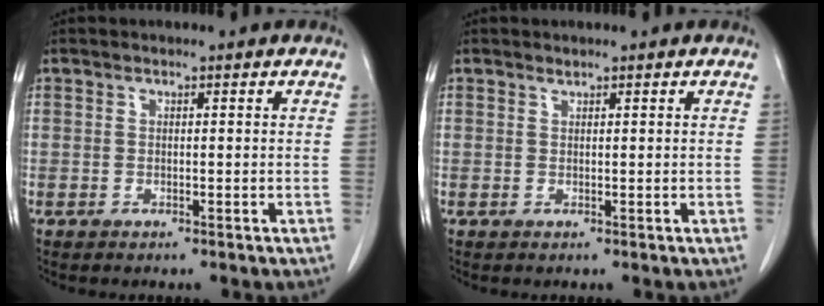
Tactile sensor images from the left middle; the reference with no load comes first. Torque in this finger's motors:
{"motor_torque": [-0.03, -0.04, -0.06, -0.01]}